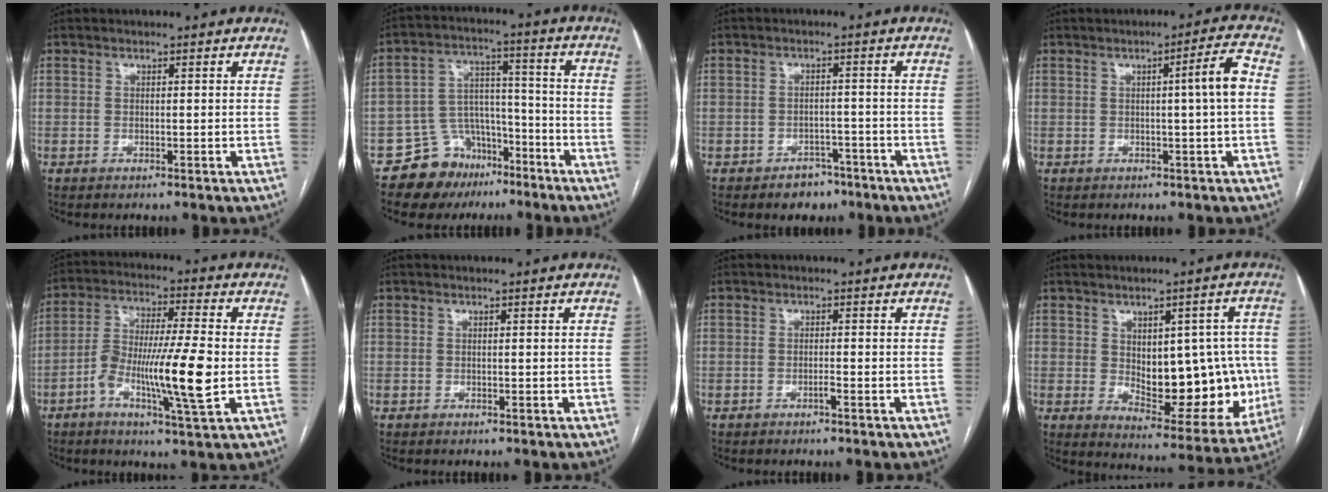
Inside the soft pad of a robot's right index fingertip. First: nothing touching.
{"total": 10.0, "force": [-6.9, 7.0, 1.7], "torque": [-0.023, 0.059, -0.108]}
{"total": 4.0, "force": [-2.7, 2.8, 1.1], "torque": [-0.008, 0.011, -0.033]}
{"total": 4.8, "force": [0.1, -0.9, 4.8], "torque": [-0.066, 0.005, 0.003]}
{"total": 13.2, "force": [-3.1, 0.9, 12.8], "torque": [-0.237, 0.000, -0.057]}
{"total": 0.0}
{"total": 0.8, "force": [-0.5, -0.1, 0.6], "torque": [-0.013, 0.001, -0.009]}
{"total": 15.3, "force": [-0.1, 7.1, 13.6], "torque": [-0.178, 0.005, 0.020]}